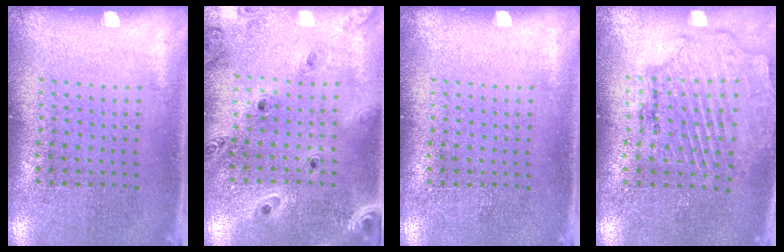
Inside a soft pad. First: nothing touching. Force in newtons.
{"total": 1.4, "press": 1.4, "slide": 0.1}
{"total": 0.0}
{"total": 1.6, "press": 1.6, "slide": 0.4}